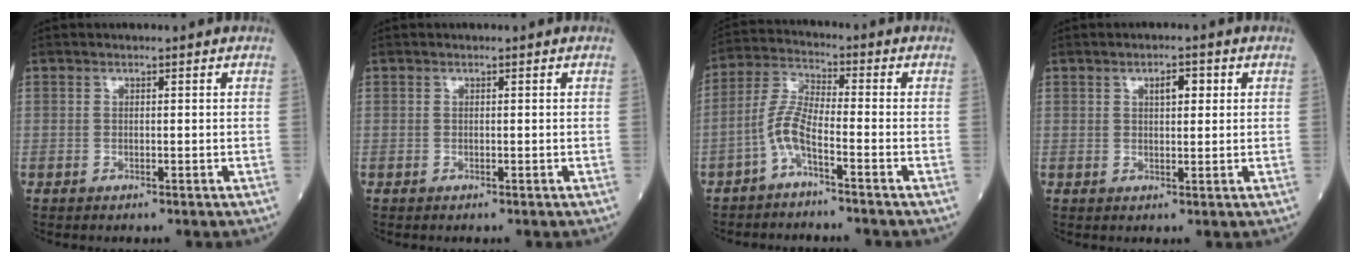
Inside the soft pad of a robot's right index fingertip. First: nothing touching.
{"total": 0.0}
{"total": 5.6, "force": [-3.1, 0.8, 4.5], "torque": [-0.105, 0.011, -0.067]}
{"total": 2.9, "force": [1.1, 1.1, 2.4], "torque": [-0.039, 0.005, 0.018]}